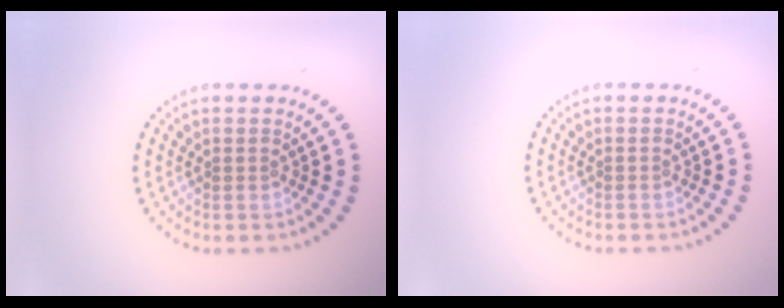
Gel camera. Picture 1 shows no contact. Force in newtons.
{"total": 0.0}